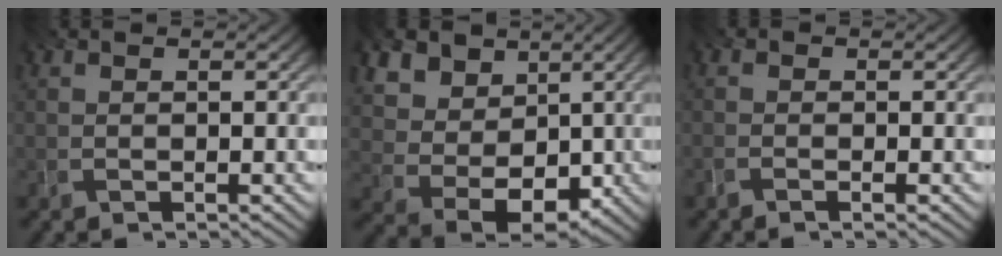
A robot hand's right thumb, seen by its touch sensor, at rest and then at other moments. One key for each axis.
{"total": 10.9, "fx": 3.6, "fy": 8.5, "fz": 5.8, "tx": -0.160, "ty": 0.020, "tz": 0.065}
{"total": 1.2, "fx": -1.0, "fy": 0.2, "fz": 0.7, "tx": -0.015, "ty": -0.001, "tz": -0.028}